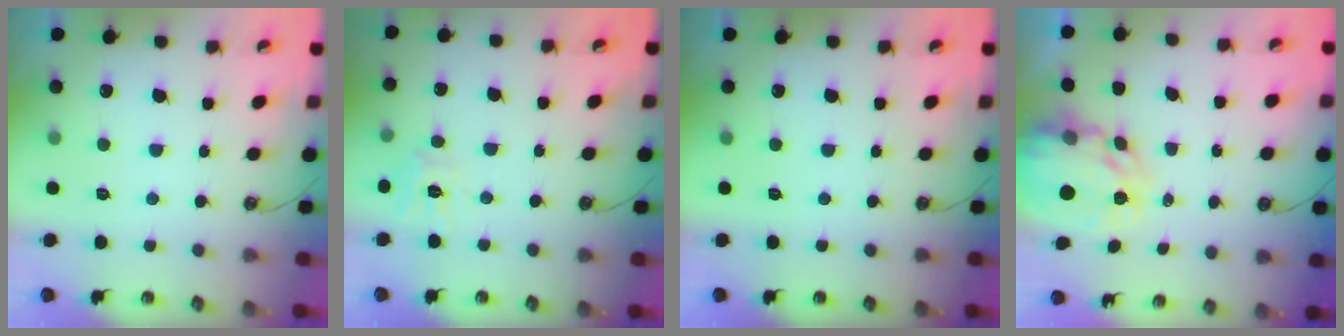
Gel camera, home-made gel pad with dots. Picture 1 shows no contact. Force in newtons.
{"total": 8.0, "press": 8.0, "slide": 0.6}
{"total": 0.0}
{"total": 7.7, "press": 7.7, "slide": 0.6}